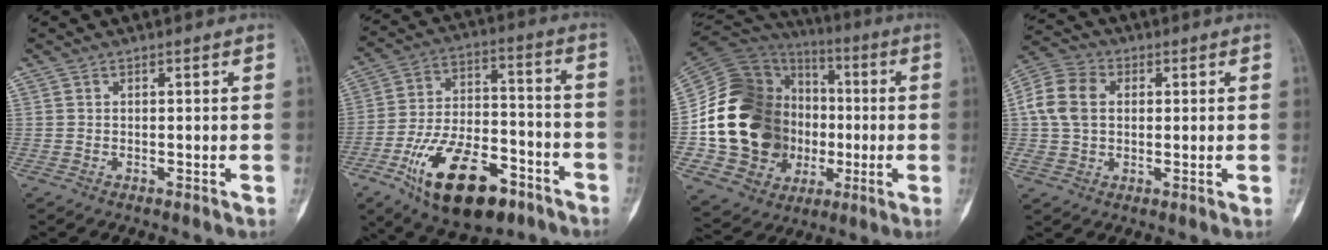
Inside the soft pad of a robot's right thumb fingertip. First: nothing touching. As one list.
[{"total": 21.1, "force": [-11.1, 10.5, 14.5], "torque": [-0.239, 0.069, -0.176]}, {"total": 27.8, "force": [-1.8, 22.6, 16.2], "torque": [-0.271, 0.053, -0.014]}, {"total": 9.7, "force": [1.4, 7.3, 6.2], "torque": [-0.119, 0.020, 0.021]}]